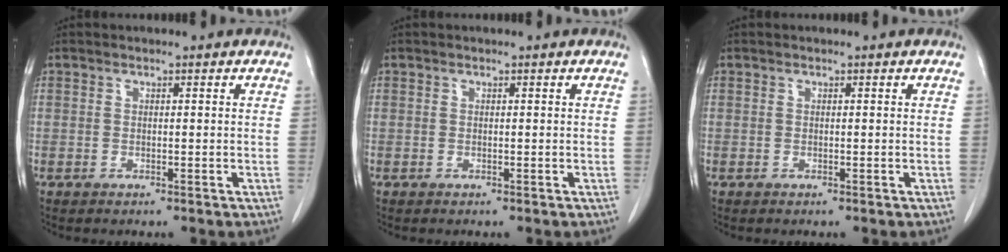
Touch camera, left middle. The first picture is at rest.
{"total": 0.0}
{"total": 0.0}